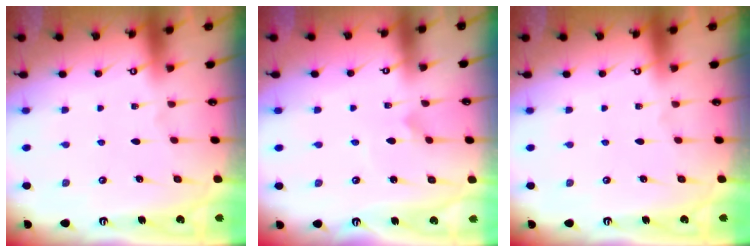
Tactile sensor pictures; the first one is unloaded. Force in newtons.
{"total": 1.7, "press": 1.7, "slide": 0.1}
{"total": 0.0}